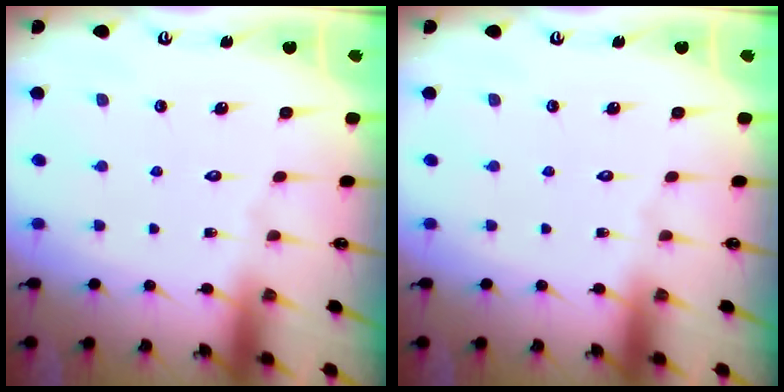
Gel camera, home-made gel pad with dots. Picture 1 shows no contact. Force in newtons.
{"total": 0.0}